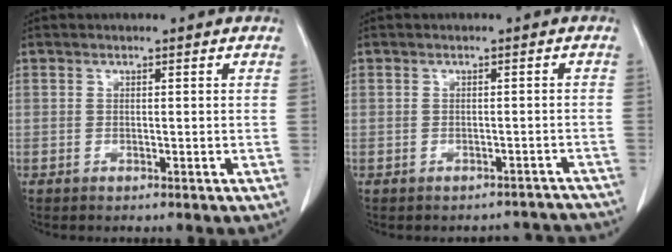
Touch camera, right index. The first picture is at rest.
{"total": 5.7, "force": [-5.3, 2.2, -0.4], "torque": [0.015, 0.026, -0.045]}